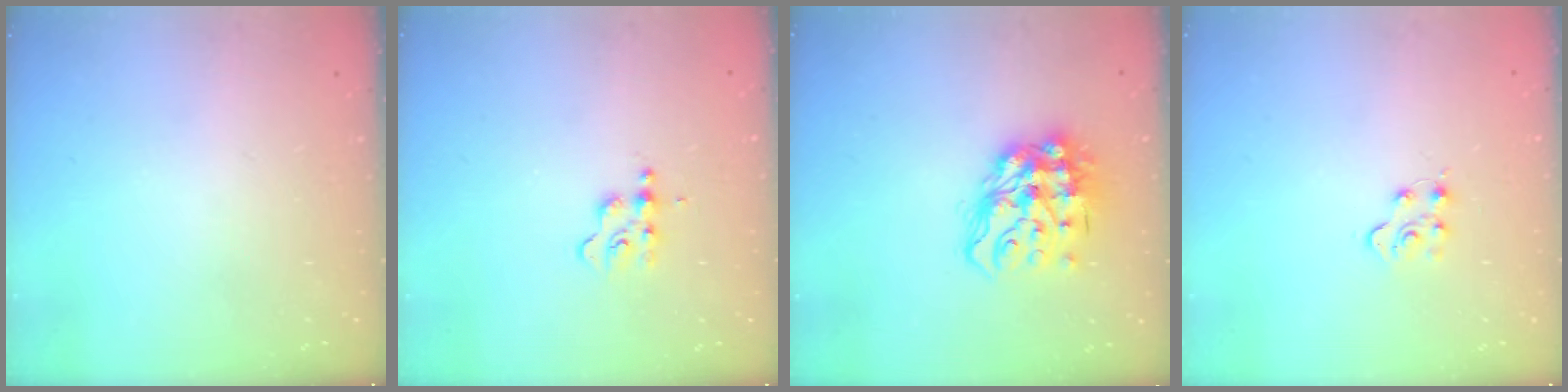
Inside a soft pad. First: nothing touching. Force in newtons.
{"total": 2.8, "press": 2.8, "slide": 0.3}
{"total": 14.9, "press": 14.8, "slide": 1.5}
{"total": 4.4, "press": 4.4, "slide": 0.6}